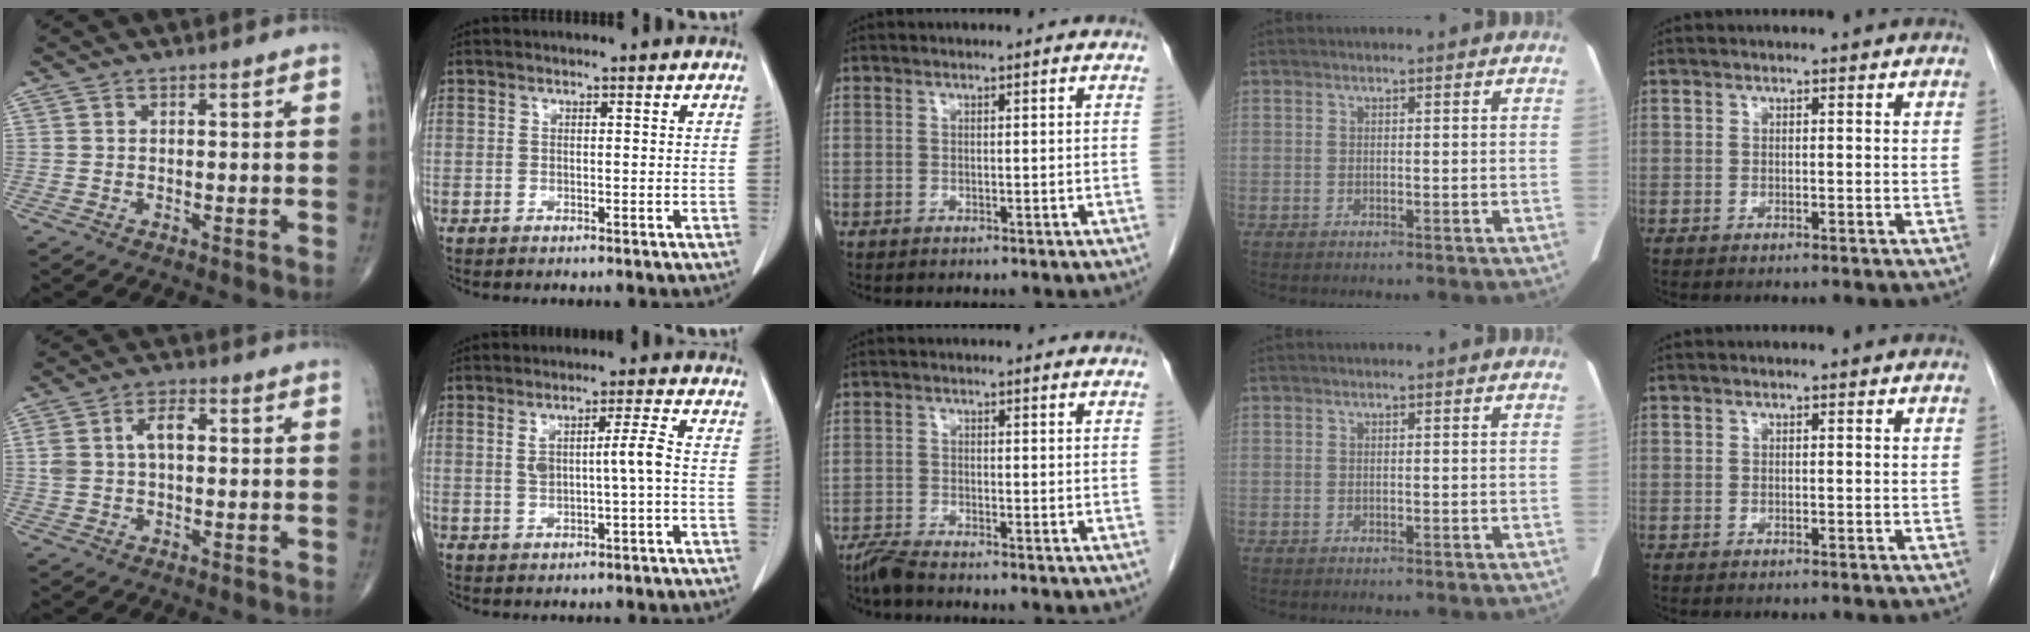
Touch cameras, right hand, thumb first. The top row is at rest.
{"thumb": {"total": 6.0, "force": [0.8, 3.4, 4.9], "torque": [-0.101, 0.020, 0.016]}, "index": {"total": 5.2, "force": [0.1, 0.1, 5.2], "torque": [-0.093, 0.007, 0.008]}, "middle": {"total": 2.4, "force": [-2.3, -0.2, 0.8], "torque": [-0.021, -0.009, -0.048]}}